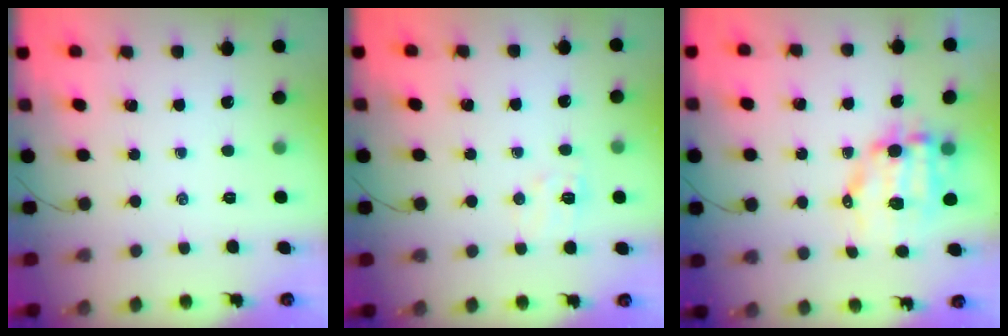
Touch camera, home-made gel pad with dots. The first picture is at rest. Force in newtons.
{"total": 7.1, "press": 6.9, "slide": 1.5}
{"total": 8.9, "press": 8.6, "slide": 2.1}